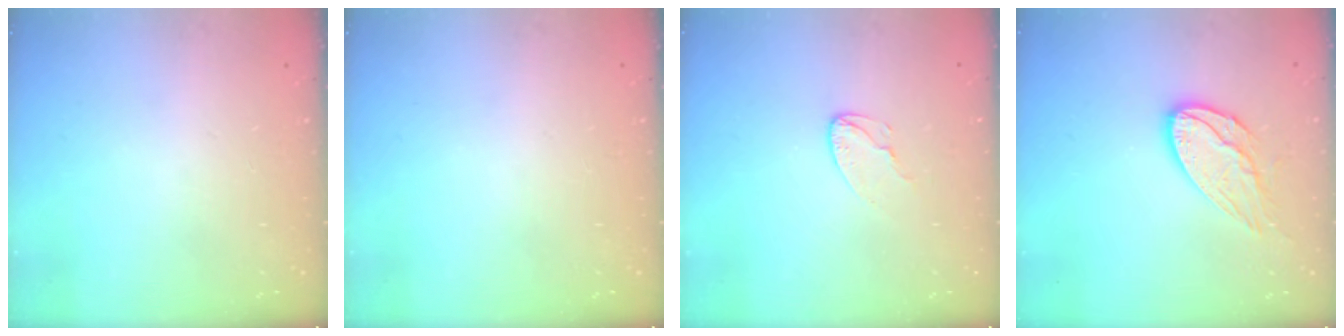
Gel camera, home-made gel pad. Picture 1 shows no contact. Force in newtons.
{"total": 0.0}
{"total": 4.7, "press": 4.7, "slide": 0.4}
{"total": 11.5, "press": 11.5, "slide": 0.6}